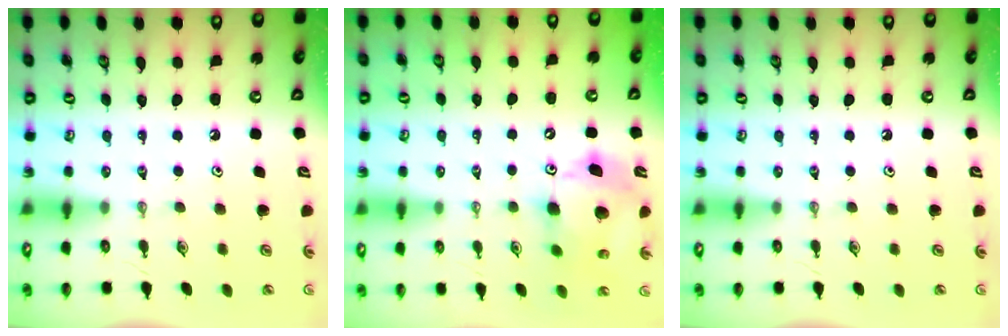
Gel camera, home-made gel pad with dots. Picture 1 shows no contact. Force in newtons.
{"total": 11.9, "press": 11.8, "slide": 1.4}
{"total": 0.0}